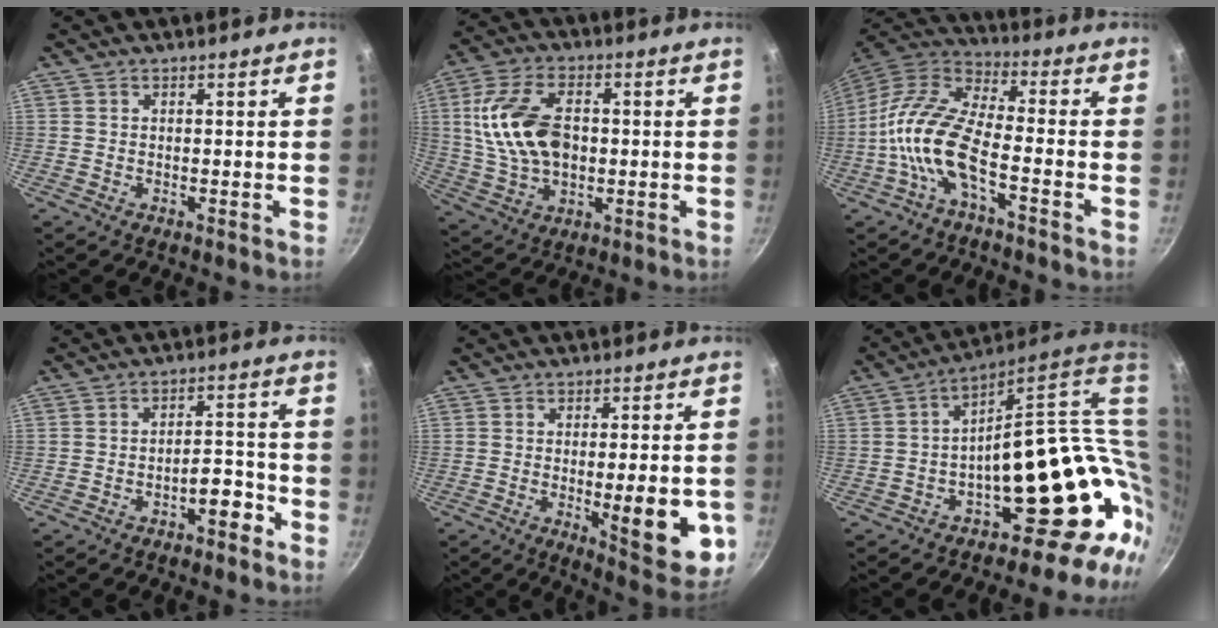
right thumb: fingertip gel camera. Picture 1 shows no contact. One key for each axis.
{"total": 15.3, "fx": 1.2, "fy": 9.8, "fz": 11.7, "tx": -0.214, "ty": 0.009, "tz": 0.026}
{"total": 13.5, "fx": -4.7, "fy": 5.5, "fz": 11.4, "tx": -0.227, "ty": 0.043, "tz": -0.105}
{"total": 5.2, "fx": -3.2, "fy": 2.1, "fz": 3.5, "tx": -0.031, "ty": 0.040, "tz": -0.040}
{"total": 13.6, "fx": -2.8, "fy": 4.0, "fz": 12.7, "tx": -0.145, "ty": -0.007, "tz": -0.029}
{"total": 23.2, "fx": 1.7, "fy": 14.1, "fz": 18.3, "tx": -0.158, "ty": 0.004, "tz": 0.044}